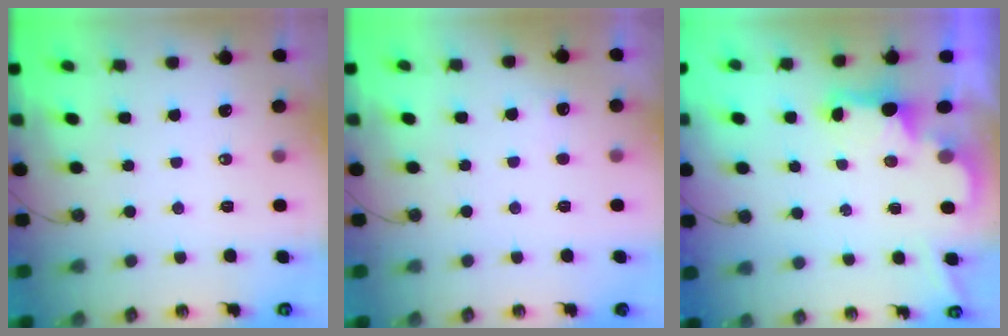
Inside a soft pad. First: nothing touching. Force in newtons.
{"total": 2.7, "press": 2.5, "slide": 1.0}
{"total": 2.2, "press": 2.1, "slide": 0.6}